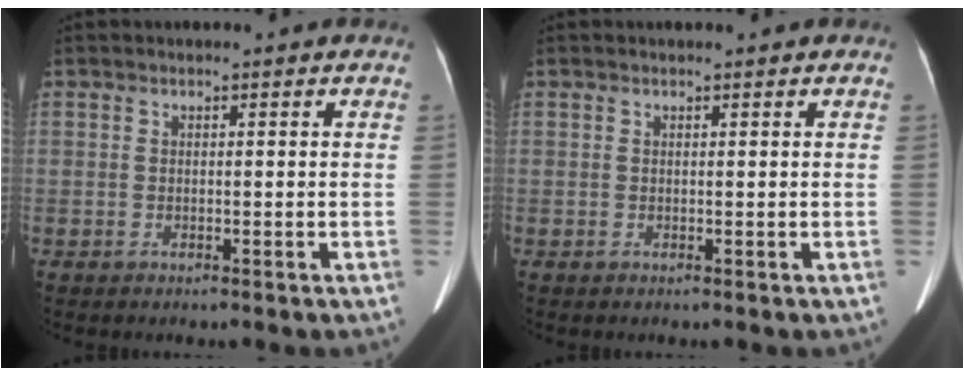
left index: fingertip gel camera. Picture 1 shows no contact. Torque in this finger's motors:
{"motor_torque": [0.03, 0.09, -0.07, 0.00]}